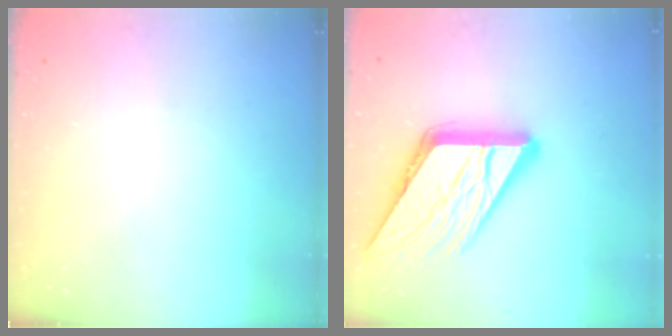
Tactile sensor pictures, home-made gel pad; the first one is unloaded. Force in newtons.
{"total": 18.6, "press": 18.5, "slide": 2.0}